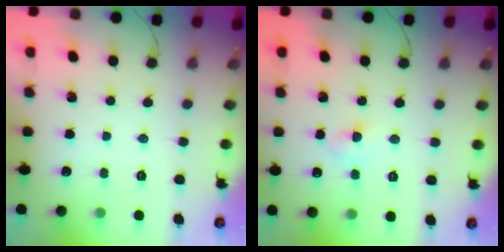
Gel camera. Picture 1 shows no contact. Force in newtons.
{"total": 4.2, "press": 4.0, "slide": 1.2}